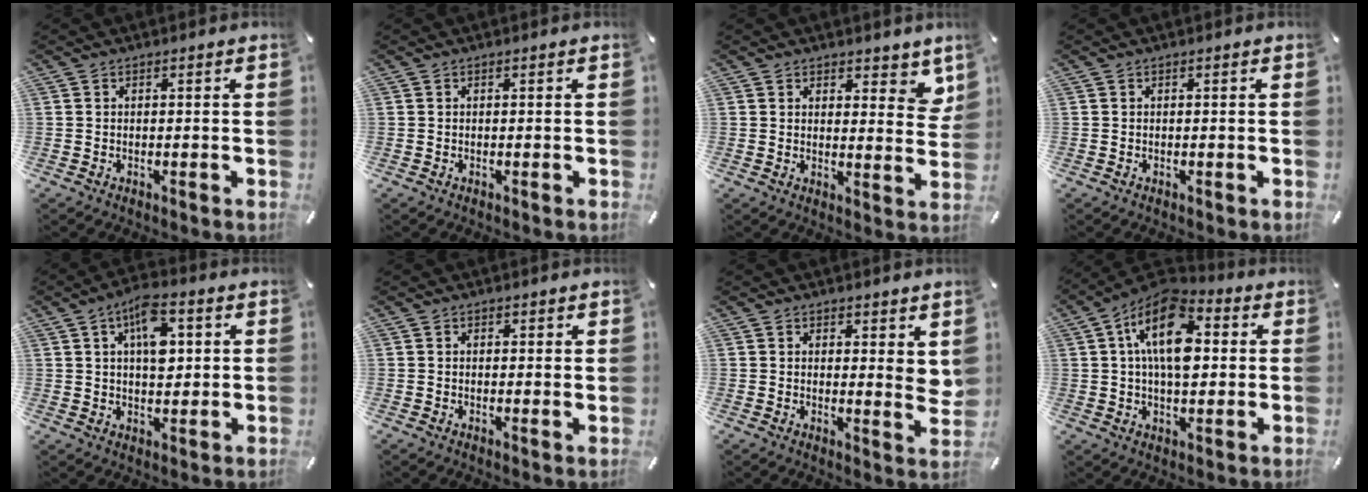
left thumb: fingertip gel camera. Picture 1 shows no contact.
{"total": 0.0}
{"total": 5.9, "force": [4.0, 3.2, 2.8], "torque": [-0.010, -0.030, 0.064]}
{"total": 0.0}
{"total": 10.3, "force": [3.2, 5.8, 7.8], "torque": [-0.108, -0.005, 0.053]}
{"total": 1.0, "force": [0.7, 0.6, 0.4], "torque": [-0.001, -0.003, 0.012]}
{"total": 4.4, "force": [3.1, 2.0, 2.5], "torque": [-0.023, -0.027, 0.051]}
{"total": 16.2, "force": [3.7, 9.3, 12.8], "torque": [-0.225, -0.011, 0.060]}